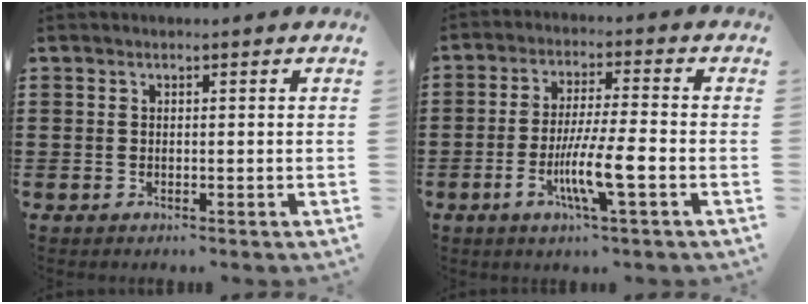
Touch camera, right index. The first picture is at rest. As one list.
[{"total": 8.6, "force": [-3.2, 0.8, 7.9], "torque": [-0.154, -0.014, -0.061]}]